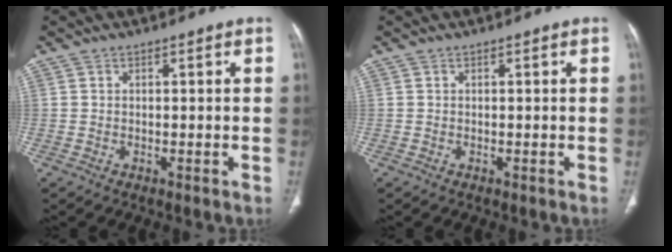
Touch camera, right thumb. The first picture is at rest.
{"total": 0.0}